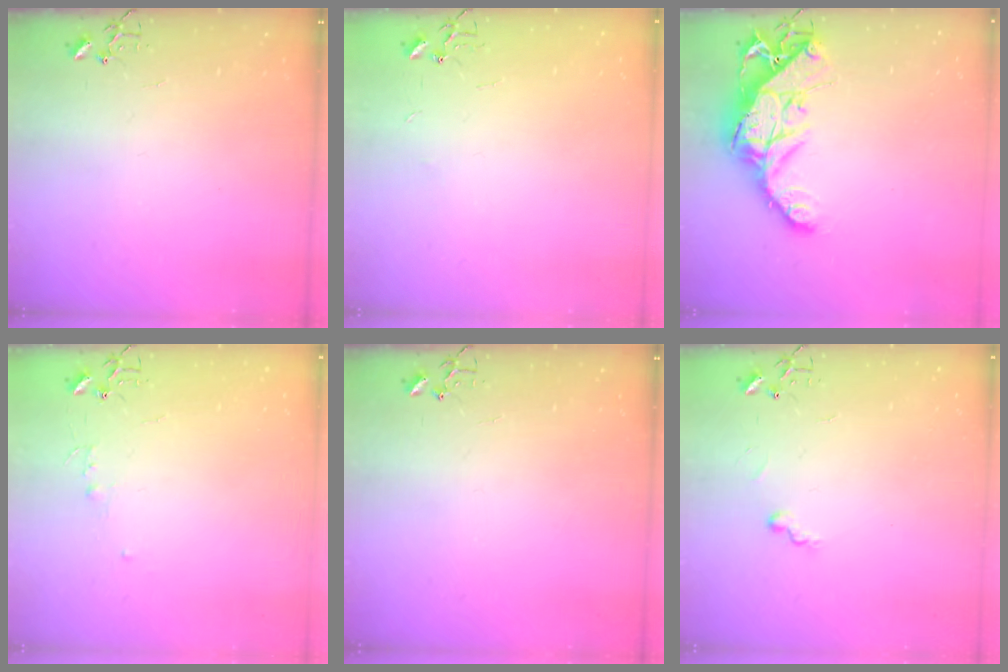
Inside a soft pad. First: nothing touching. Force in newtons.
{"total": 2.4, "press": 2.4, "slide": 0.3}
{"total": 16.1, "press": 16.1, "slide": 1.6}
{"total": 3.9, "press": 3.9, "slide": 0.4}
{"total": 0.0}
{"total": 5.9, "press": 5.8, "slide": 0.6}